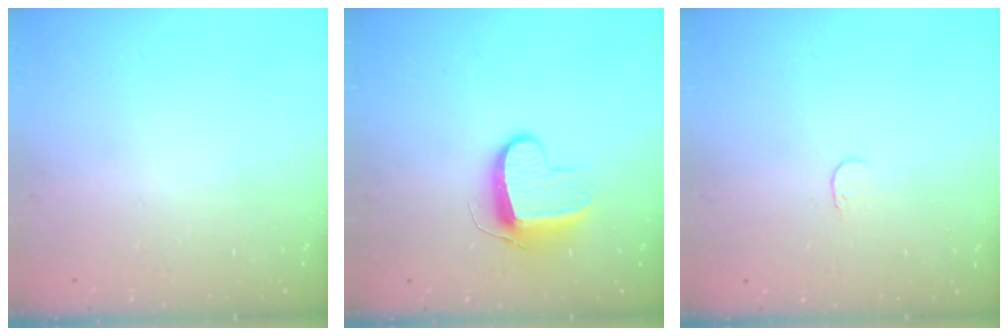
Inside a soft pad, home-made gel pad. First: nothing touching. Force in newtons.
{"total": 9.8, "press": 9.8, "slide": 0.5}
{"total": 3.6, "press": 3.6, "slide": 0.3}